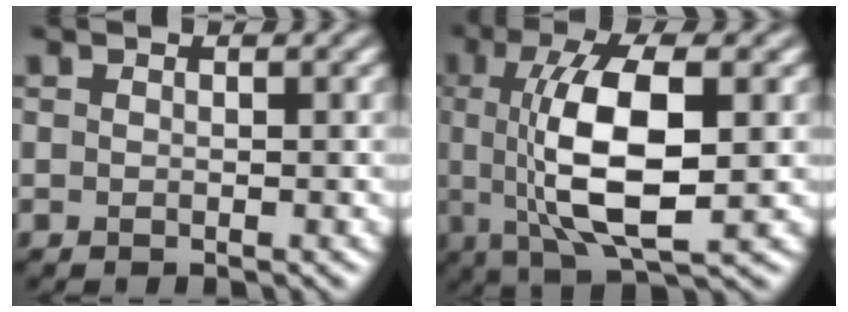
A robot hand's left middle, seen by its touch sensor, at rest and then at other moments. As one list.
[{"total": 9.7, "force": [0.4, 3.3, 9.1], "torque": [-0.162, 0.002, 0.008]}]